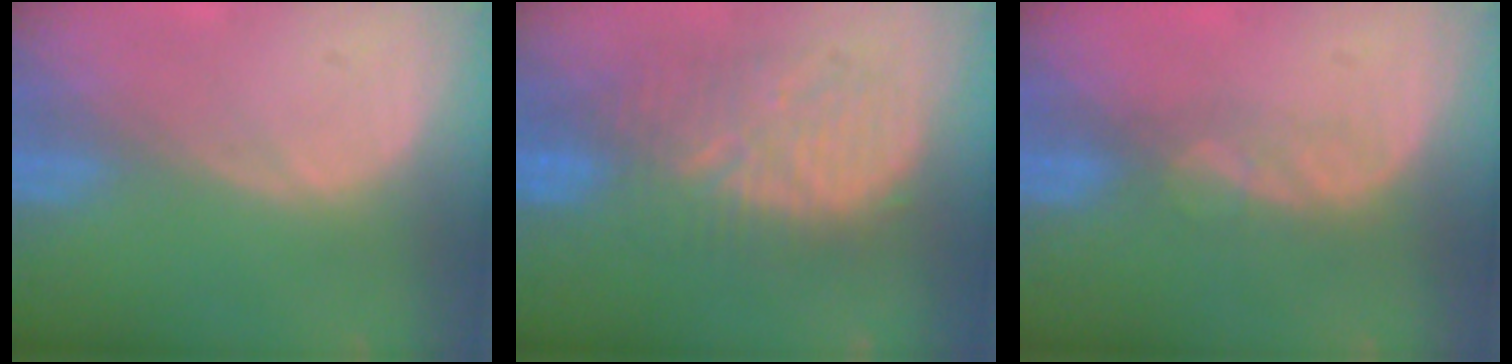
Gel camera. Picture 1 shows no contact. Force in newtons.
{"total": 9.9, "press": 9.8, "slide": 1.5}
{"total": 3.5, "press": 3.1, "slide": 1.6}